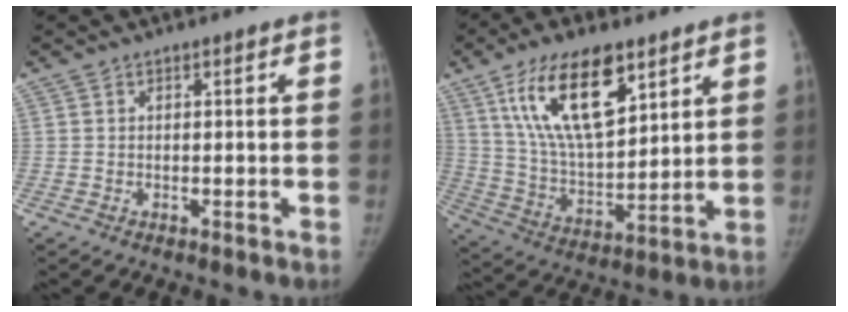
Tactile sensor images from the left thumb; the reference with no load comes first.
{"total": 18.9, "force": [9.8, 8.2, 13.9], "torque": [-0.219, -0.042, 0.185]}